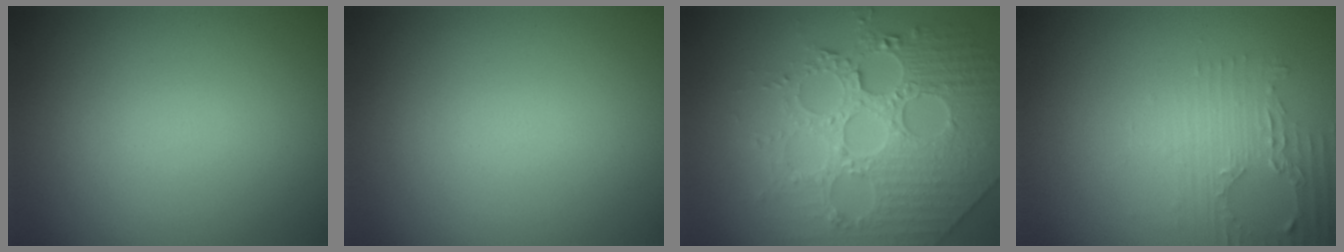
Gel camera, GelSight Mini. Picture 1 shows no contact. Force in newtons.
{"total": 0.0}
{"total": 8.2, "press": 6.0, "slide": 5.5}
{"total": 2.4, "press": 2.3, "slide": 0.9}